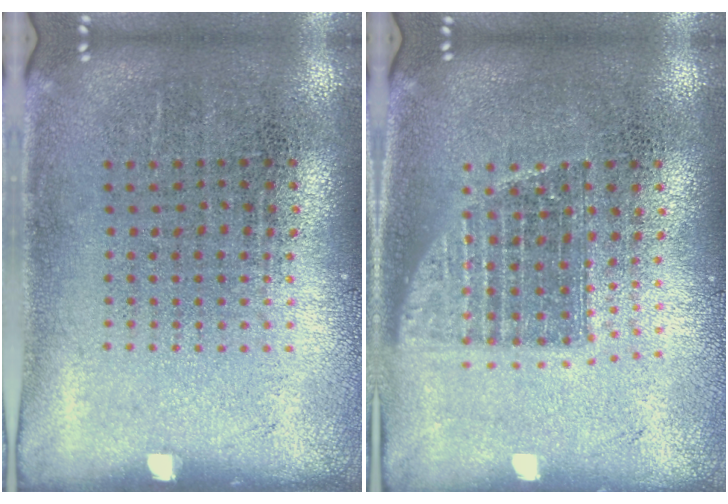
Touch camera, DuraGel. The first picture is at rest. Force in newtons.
{"total": 1.3, "press": 1.1, "slide": 0.7}